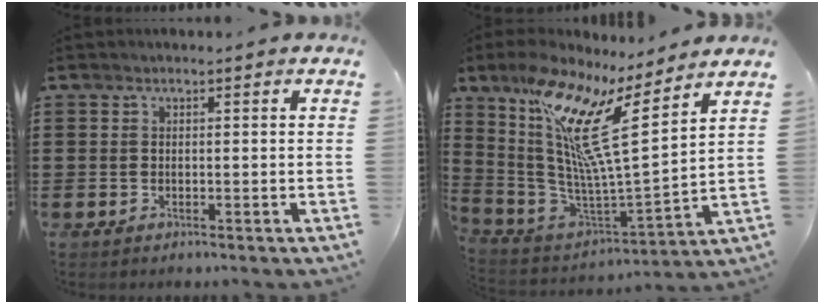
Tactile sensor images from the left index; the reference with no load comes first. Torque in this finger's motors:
{"motor_torque": [1.81, -0.33, 1.05, 0.21]}